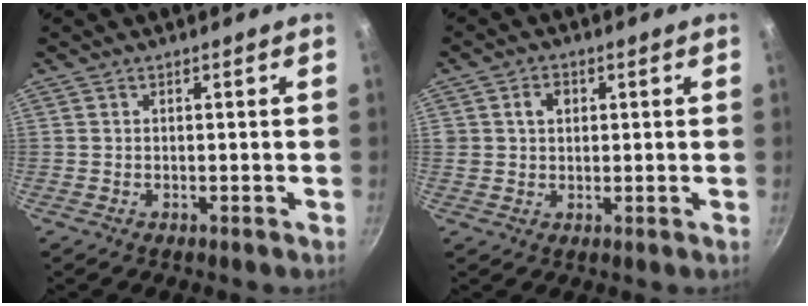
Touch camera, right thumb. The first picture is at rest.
{"total": 3.4, "force": [0.9, 2.7, 1.8], "torque": [-0.011, 0.007, 0.015]}